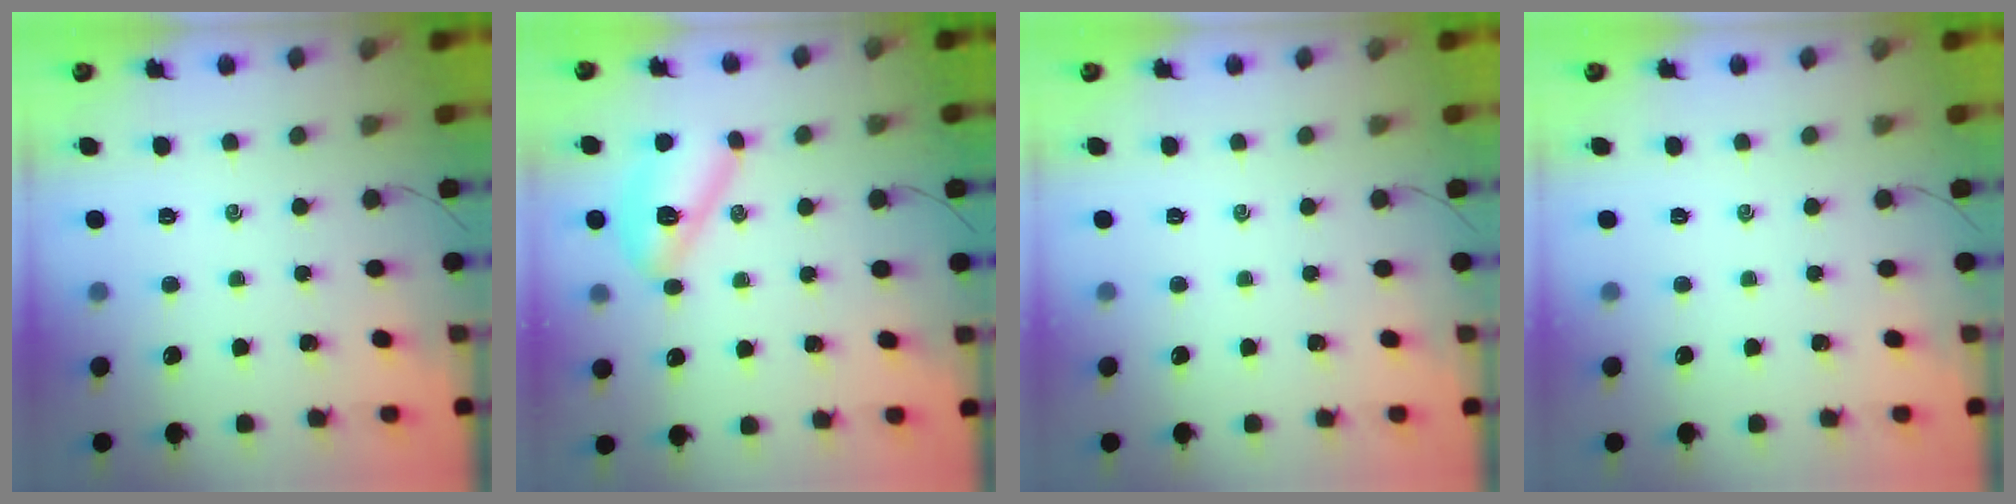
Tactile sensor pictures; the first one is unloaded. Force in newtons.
{"total": 10.5, "press": 10.5, "slide": 0.3}
{"total": 0.0}
{"total": 0.0}